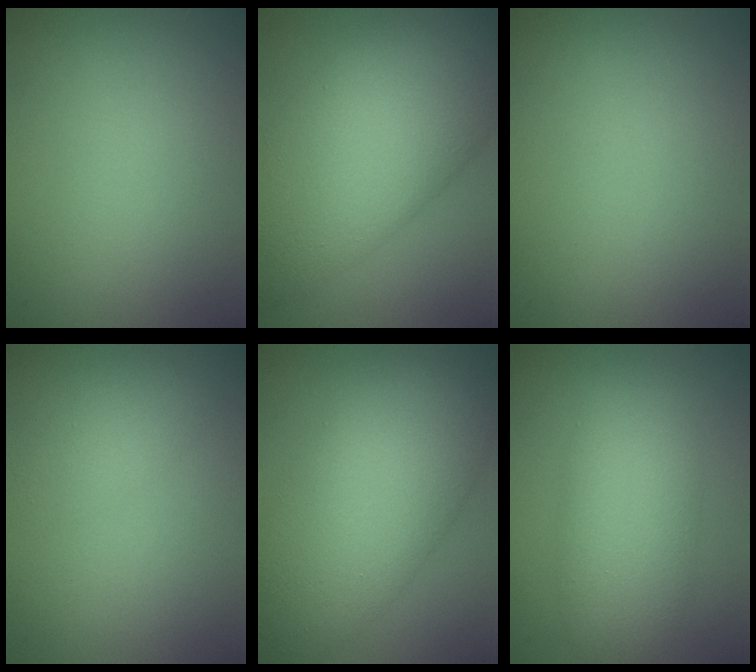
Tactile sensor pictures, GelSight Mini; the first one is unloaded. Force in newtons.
{"total": 13.0, "press": 13.0, "slide": 0.2}
{"total": 0.0}
{"total": 1.9, "press": 1.9, "slide": 0.1}
{"total": 11.4, "press": 11.4, "slide": 0.1}
{"total": 5.7, "press": 5.7, "slide": 0.1}